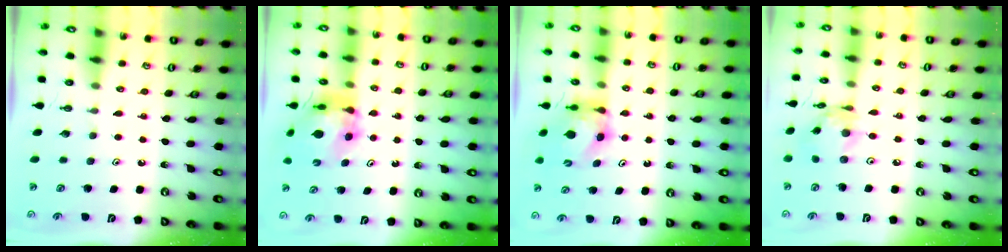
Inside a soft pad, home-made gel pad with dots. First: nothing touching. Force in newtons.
{"total": 11.5, "press": 11.4, "slide": 1.3}
{"total": 5.8, "press": 5.7, "slide": 0.5}
{"total": 9.2, "press": 9.2, "slide": 0.6}